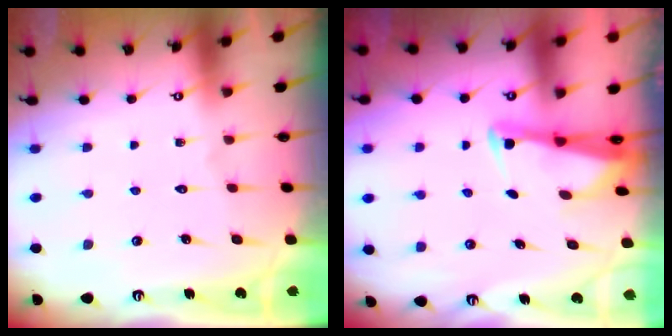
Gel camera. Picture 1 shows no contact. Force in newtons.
{"total": 2.5, "press": 2.5, "slide": 0.5}